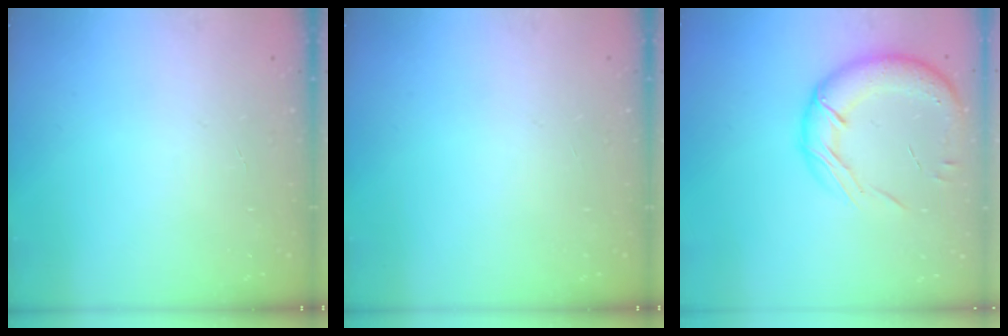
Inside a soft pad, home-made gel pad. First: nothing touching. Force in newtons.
{"total": 0.0}
{"total": 17.6, "press": 17.1, "slide": 4.2}